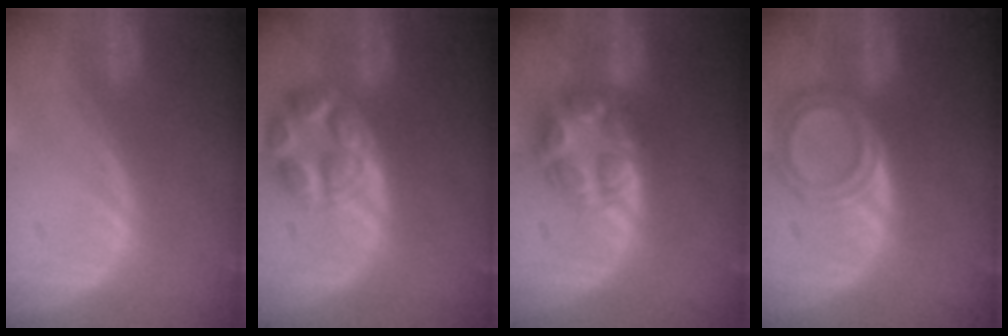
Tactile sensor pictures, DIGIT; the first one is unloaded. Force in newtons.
{"total": 7.8, "press": 7.0, "slide": 3.6}
{"total": 8.0, "press": 7.0, "slide": 3.9}
{"total": 6.3, "press": 5.6, "slide": 2.9}